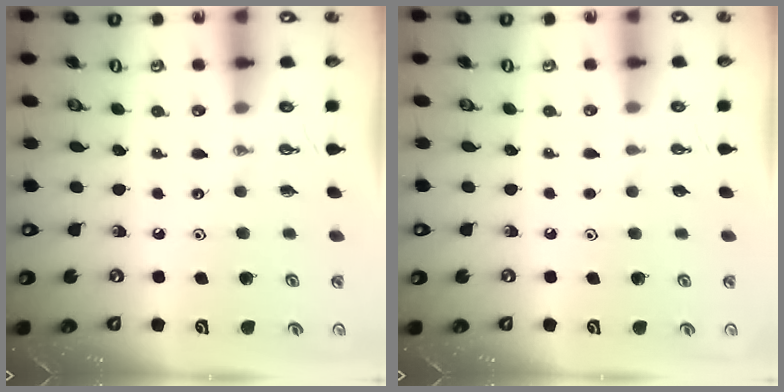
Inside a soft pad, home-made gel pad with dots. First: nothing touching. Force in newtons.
{"total": 0.9, "press": 0.1, "slide": 0.9}